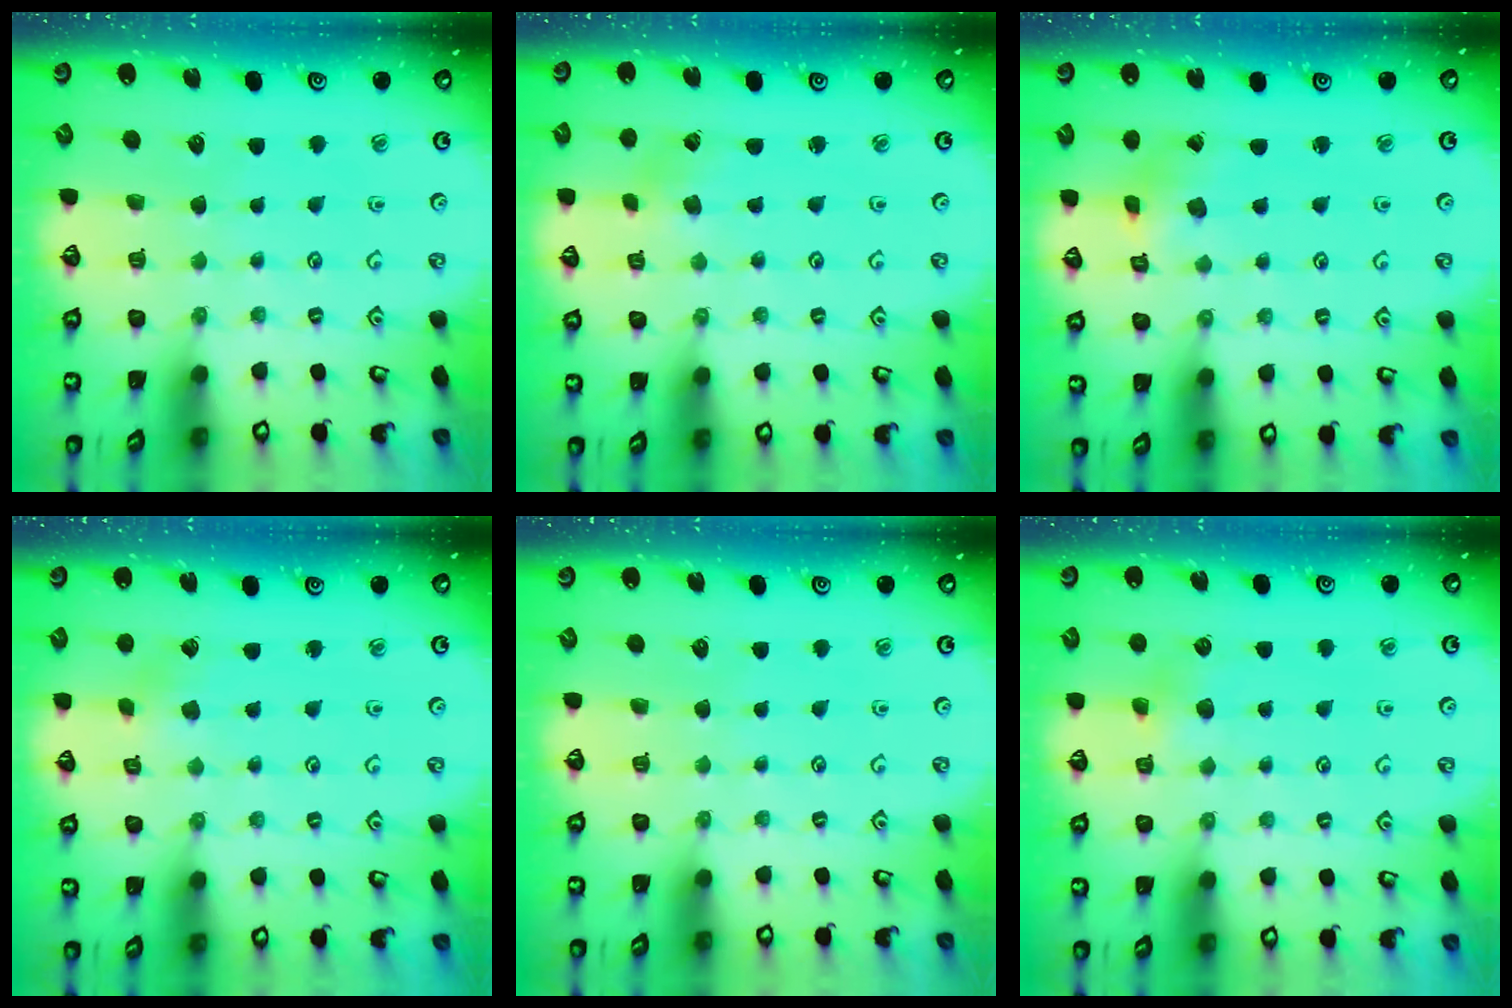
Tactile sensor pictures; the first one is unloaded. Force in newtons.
{"total": 2.8, "press": 2.8, "slide": 0.3}
{"total": 3.5, "press": 3.5, "slide": 0.8}
{"total": 2.1, "press": 2.1, "slide": 0.2}
{"total": 0.0}
{"total": 4.2, "press": 4.2, "slide": 0.4}